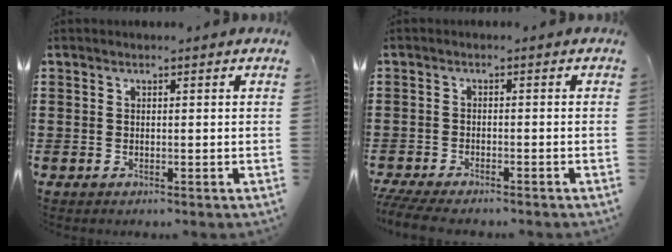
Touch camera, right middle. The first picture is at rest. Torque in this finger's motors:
{"motor_torque": [1.38, -0.25, 0.51, 0.20]}